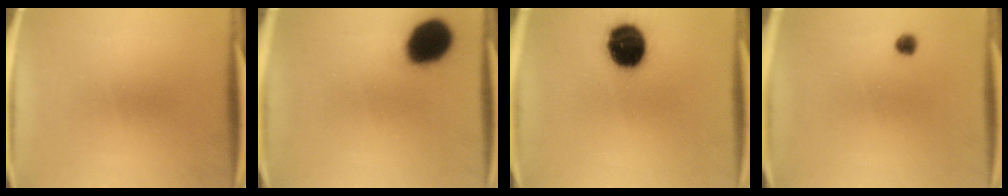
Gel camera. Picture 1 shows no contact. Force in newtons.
{"total": 15.0}
{"total": 15.4}
{"total": 1.8}